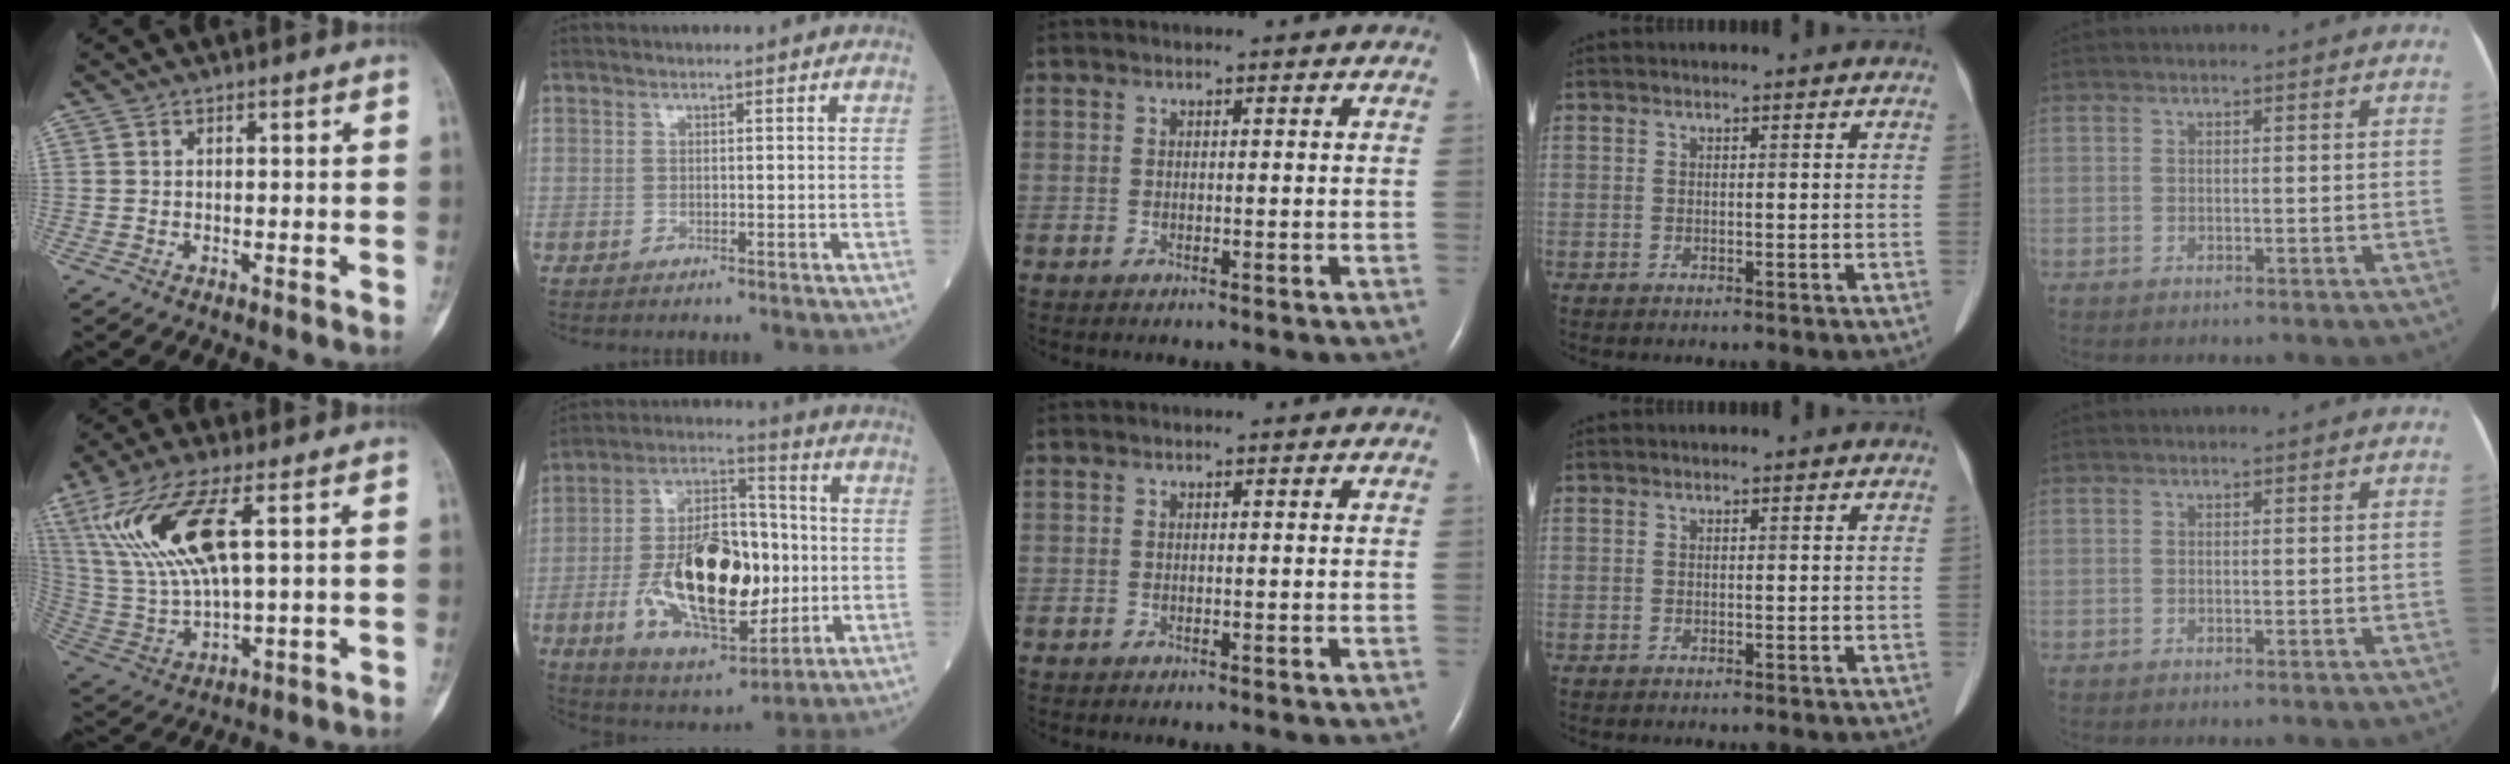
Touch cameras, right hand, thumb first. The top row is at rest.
{"thumb": {"total": 16.3, "force": [6.1, 4.9, 14.3], "torque": [-0.323, -0.015, 0.129]}, "index": {"total": 19.9, "force": [-2.8, 8.3, 17.8], "torque": [-0.323, 0.006, -0.041]}}